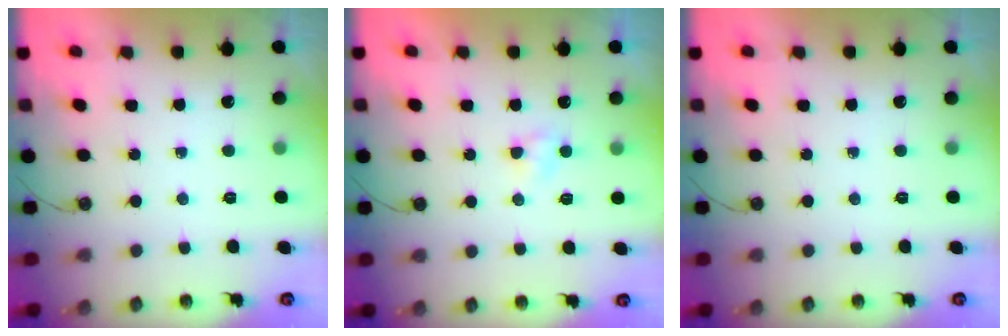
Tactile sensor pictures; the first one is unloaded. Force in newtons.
{"total": 3.3, "press": 3.3, "slide": 0.5}
{"total": 0.0}